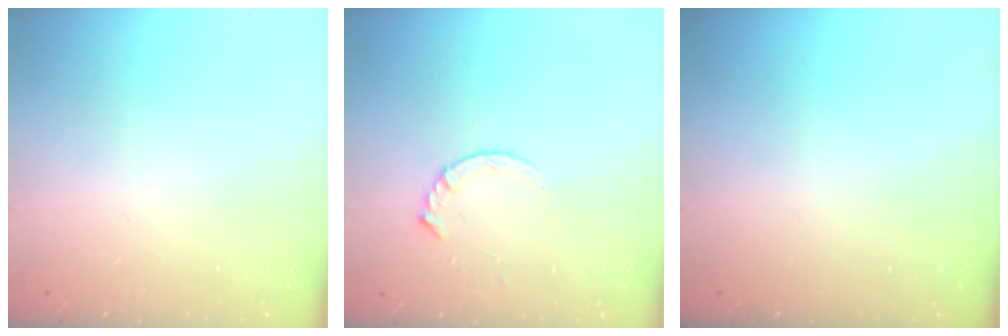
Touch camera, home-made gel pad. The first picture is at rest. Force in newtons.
{"total": 4.2, "press": 4.2, "slide": 0.5}
{"total": 0.0}